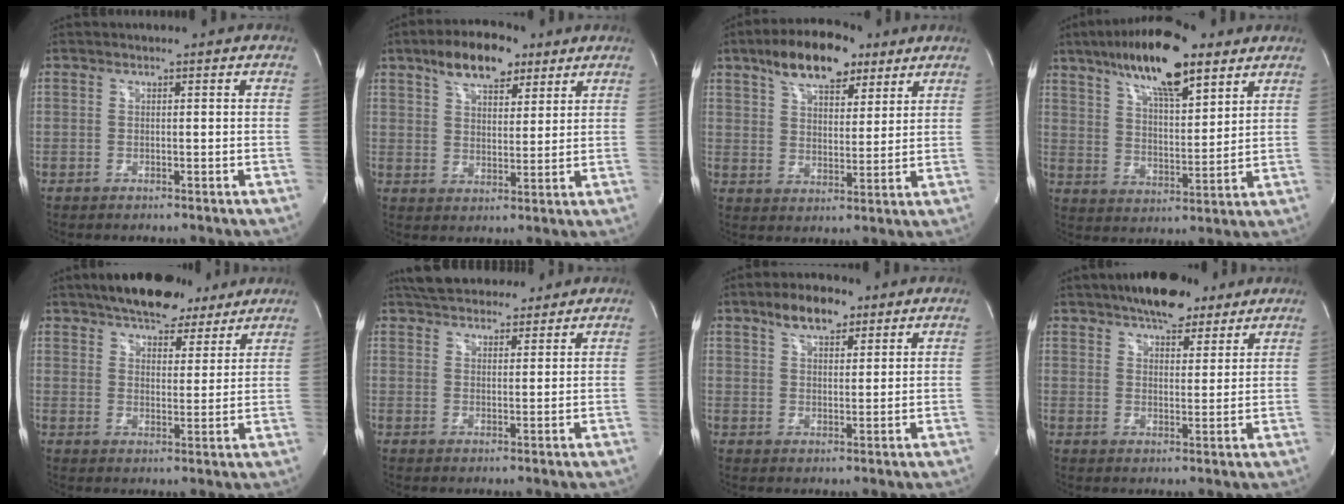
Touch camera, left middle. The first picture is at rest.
{"total": 9.9, "force": [6.4, 4.4, 6.1], "torque": [-0.103, 0.016, 0.109]}
{"total": 12.4, "force": [8.1, 5.4, 7.7], "torque": [-0.130, 0.023, 0.138]}
{"total": 16.4, "force": [10.5, 4.4, 11.8], "torque": [-0.212, 0.020, 0.183]}
{"total": 13.6, "force": [10.6, 5.6, 6.3], "torque": [-0.090, 0.021, 0.157]}
{"total": 12.1, "force": [10.6, 3.8, 4.5], "torque": [-0.066, 0.028, 0.161]}
{"total": 6.8, "force": [4.5, 3.1, 4.1], "torque": [-0.070, 0.015, 0.078]}
{"total": 10.0, "force": [7.6, 3.9, 5.3], "torque": [-0.074, 0.013, 0.118]}